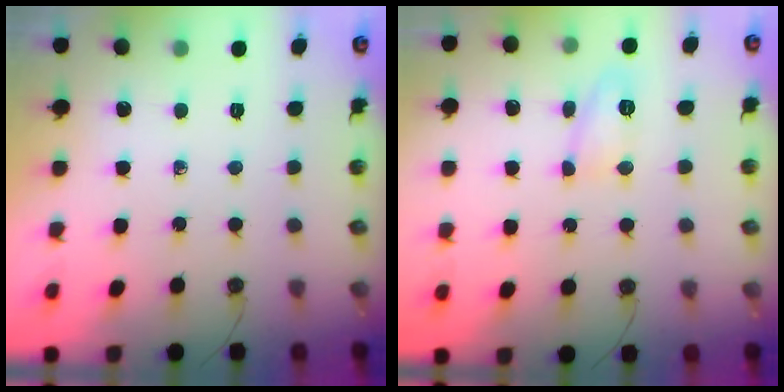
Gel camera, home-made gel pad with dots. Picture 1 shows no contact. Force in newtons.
{"total": 8.9, "press": 7.6, "slide": 4.5}